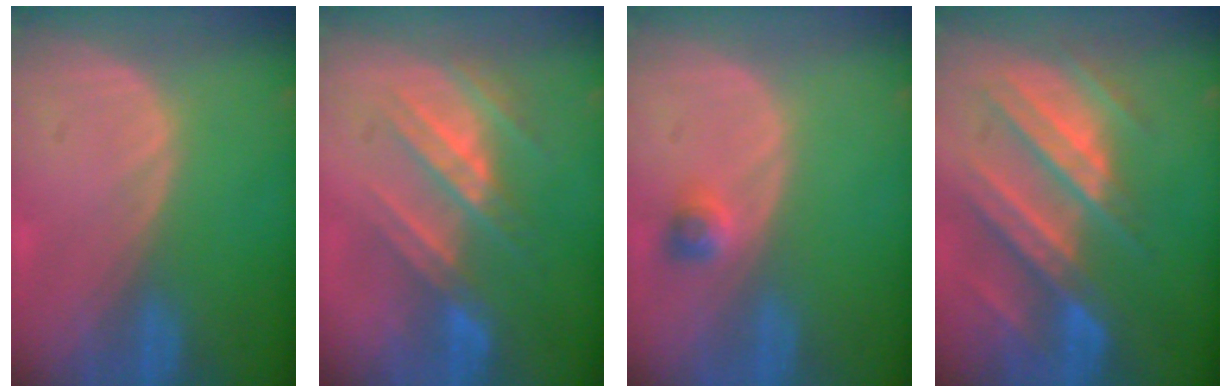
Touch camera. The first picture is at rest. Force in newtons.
{"total": 7.8, "press": 7.6, "slide": 1.7}
{"total": 2.3, "press": 2.0, "slide": 1.1}
{"total": 10.8, "press": 9.6, "slide": 4.9}